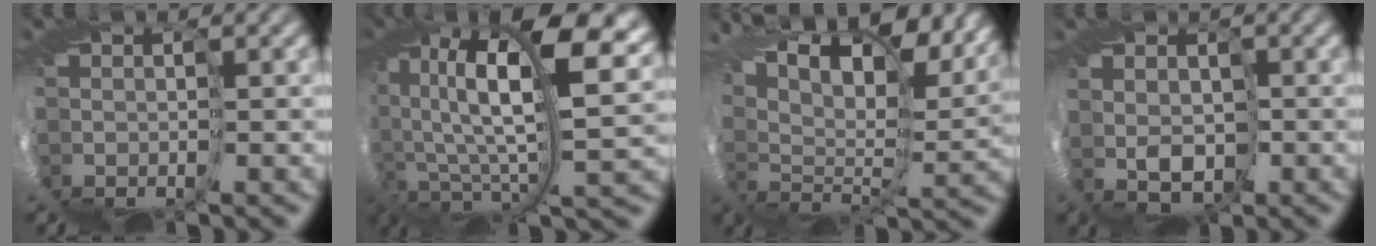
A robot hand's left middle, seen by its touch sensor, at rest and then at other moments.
{"total": 13.8, "force": [5.9, 4.8, 11.5], "torque": [-0.230, -0.004, 0.123]}
{"total": 13.6, "force": [11.1, 2.7, 7.5], "torque": [-0.148, 0.038, 0.169]}
{"total": 1.9, "force": [1.7, 0.7, 0.2], "torque": [-0.013, 0.003, 0.025]}